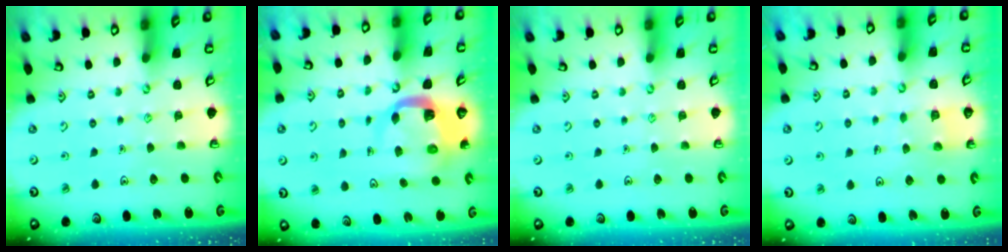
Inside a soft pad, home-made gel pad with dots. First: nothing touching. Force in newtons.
{"total": 5.7, "press": 5.7, "slide": 0.8}
{"total": 0.0}
{"total": 3.0, "press": 3.0, "slide": 0.2}